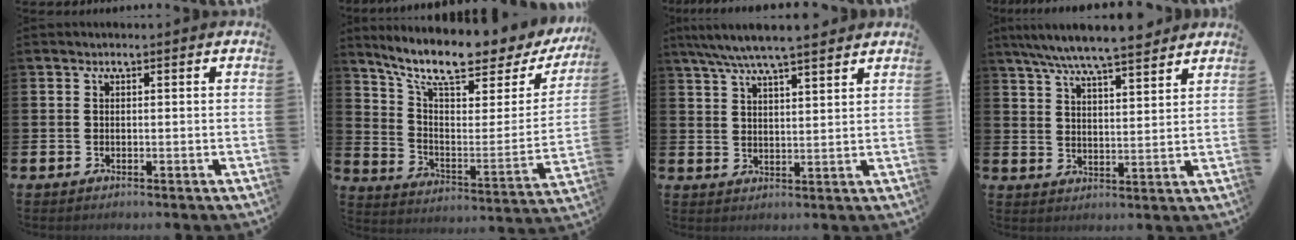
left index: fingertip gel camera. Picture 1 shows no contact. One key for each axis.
{"total": 10.3, "fx": 8.4, "fy": 2.4, "fz": 5.5, "tx": -0.131, "ty": -0.063, "tz": 0.141}
{"total": 6.7, "fx": 6.2, "fy": 0.5, "fz": 2.6, "tx": -0.064, "ty": -0.020, "tz": 0.110}
{"total": 7.5, "fx": 7.0, "fy": 0.6, "fz": 2.6, "tx": -0.078, "ty": -0.029, "tz": 0.126}